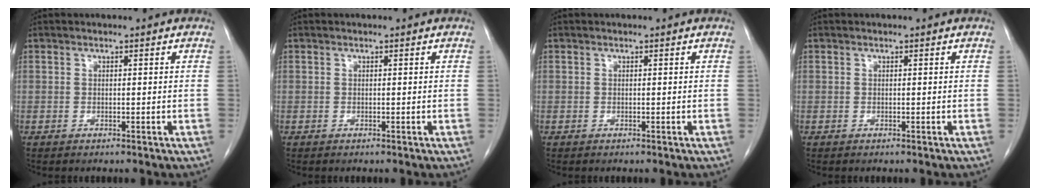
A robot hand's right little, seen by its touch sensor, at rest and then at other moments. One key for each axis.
{"total": 0.0}
{"total": 0.0}
{"total": 0.0}